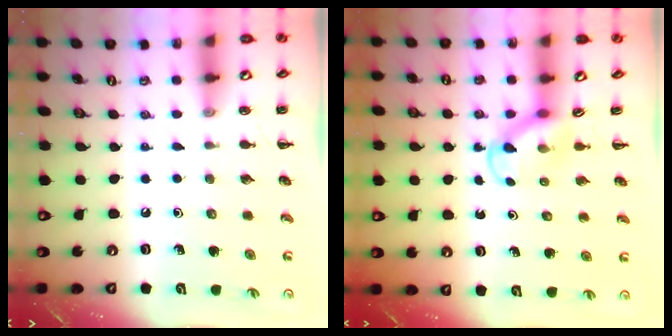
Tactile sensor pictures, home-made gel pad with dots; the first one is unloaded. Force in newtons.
{"total": 3.9, "press": 3.6, "slide": 1.4}